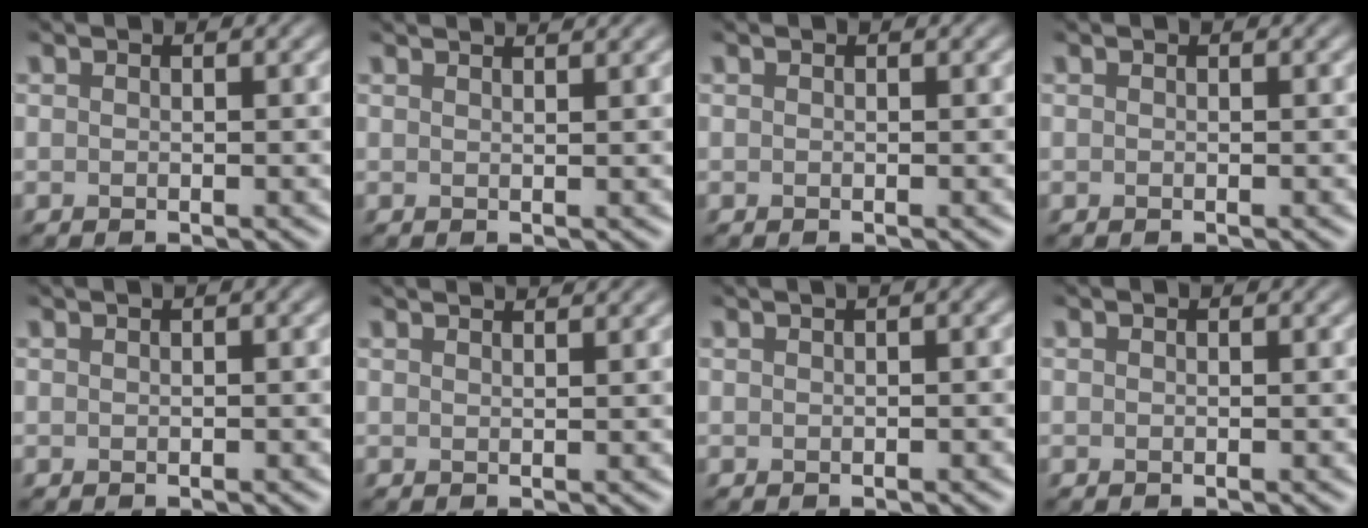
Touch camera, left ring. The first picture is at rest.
{"total": 3.2, "force": [2.5, 1.1, 1.6], "torque": [0.001, 0.015, -0.001]}
{"total": 0.0}
{"total": 0.0}
{"total": 1.1, "force": [0.4, 0.3, 1.0], "torque": [-0.014, 0.008, 0.004]}
{"total": 3.3, "force": [2.7, 1.1, 1.6], "torque": [0.000, 0.017, 0.002]}
{"total": 2.8, "force": [1.0, 1.1, 2.4], "torque": [-0.018, 0.014, 0.004]}
{"total": 0.0}